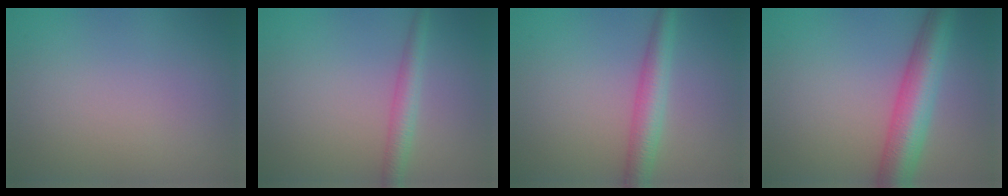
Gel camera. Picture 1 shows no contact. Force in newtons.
{"total": 2.4, "press": 2.4, "slide": 0.1}
{"total": 3.6, "press": 3.6, "slide": 0.1}
{"total": 6.5, "press": 6.5, "slide": 0.1}